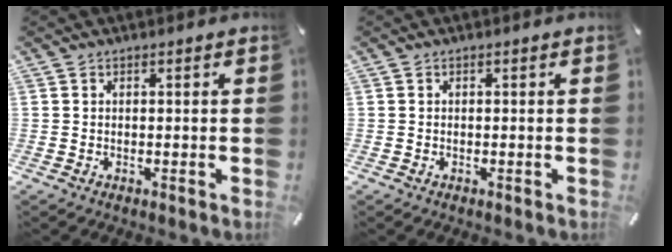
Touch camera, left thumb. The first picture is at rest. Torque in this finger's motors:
{"motor_torque": [0.00, 0.00, 0.00, 0.00, 0.00]}